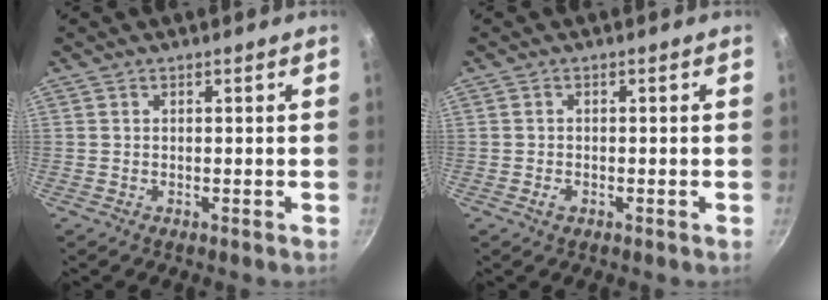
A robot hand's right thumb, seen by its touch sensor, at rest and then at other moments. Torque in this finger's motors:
{"motor_torque": [-0.28, -0.02, -0.26, 0.06, 0.01]}